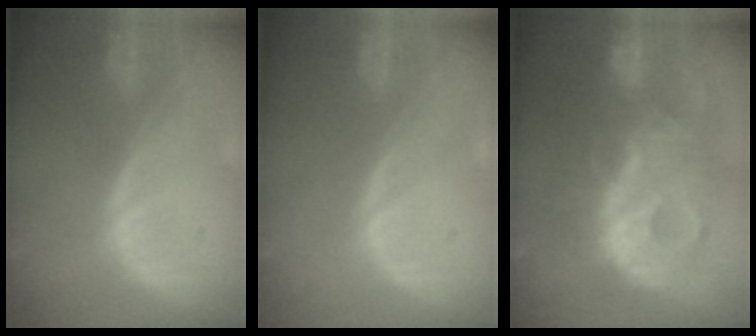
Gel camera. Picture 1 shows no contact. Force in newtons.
{"total": 0.0}
{"total": 13.7, "press": 13.6, "slide": 1.1}